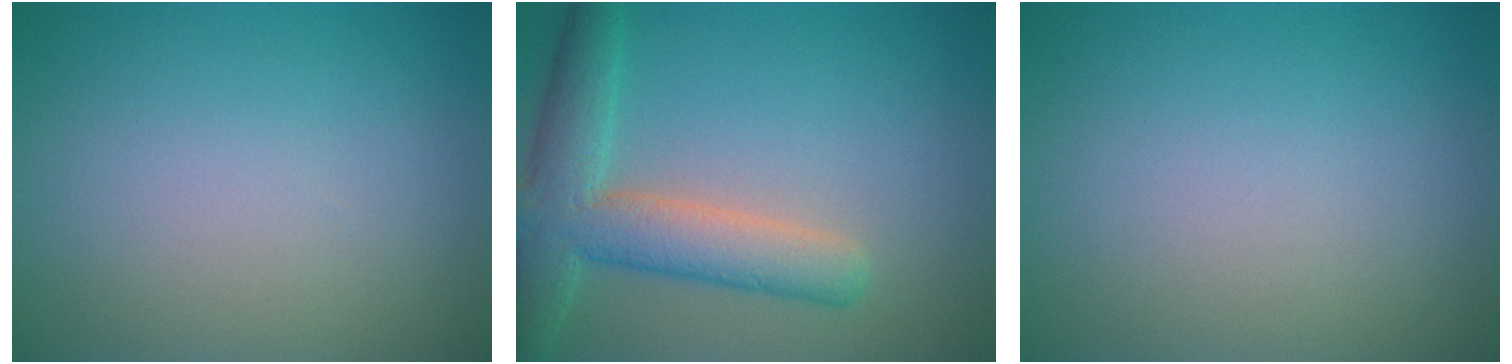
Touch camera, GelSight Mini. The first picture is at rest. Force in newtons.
{"total": 6.5, "press": 6.5, "slide": 0.3}
{"total": 0.0}